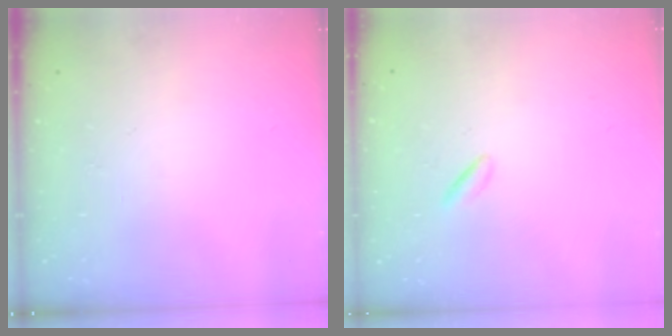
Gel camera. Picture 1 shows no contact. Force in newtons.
{"total": 0.7, "press": 0.5, "slide": 0.5}